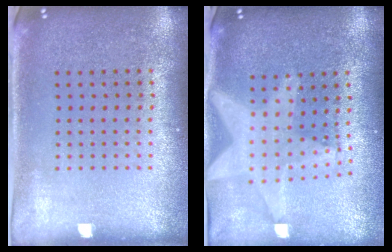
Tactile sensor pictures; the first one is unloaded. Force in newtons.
{"total": 2.2, "press": 1.8, "slide": 1.3}